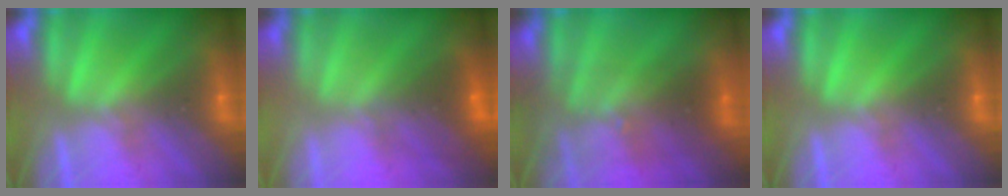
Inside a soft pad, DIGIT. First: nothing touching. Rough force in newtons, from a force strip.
{"total": 2.7}
{"total": 2.9}
{"total": 0.0}